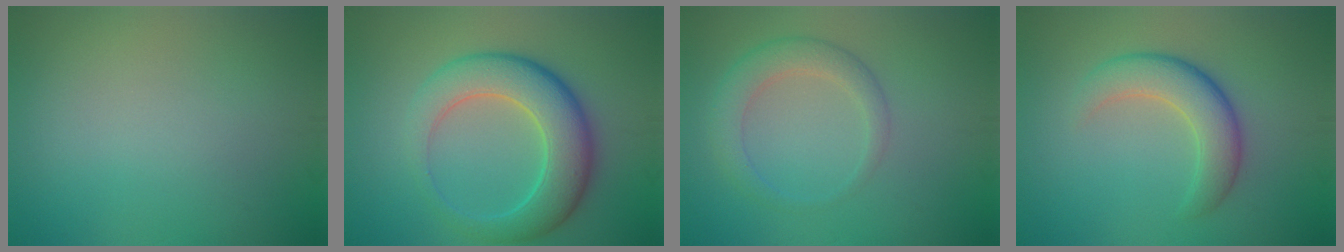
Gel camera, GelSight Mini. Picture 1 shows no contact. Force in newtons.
{"total": 7.2, "press": 7.2, "slide": 0.2}
{"total": 3.1, "press": 3.1, "slide": 0.2}
{"total": 4.5, "press": 4.5, "slide": 0.3}